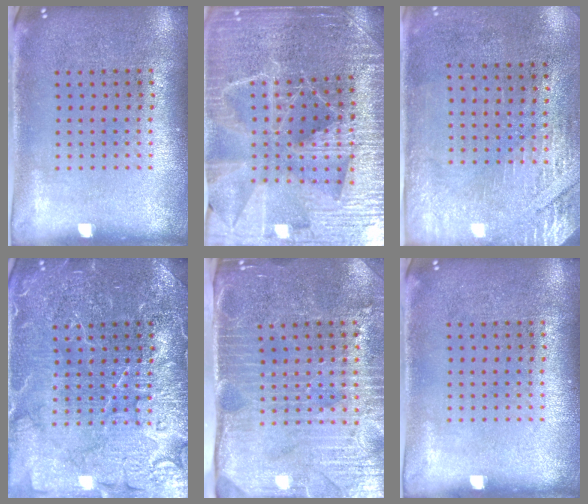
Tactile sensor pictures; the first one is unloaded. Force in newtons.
{"total": 4.8, "press": 4.5, "slide": 1.7}
{"total": 2.9, "press": 2.5, "slide": 1.5}
{"total": 4.9, "press": 4.9, "slide": 0.7}
{"total": 4.4, "press": 3.8, "slide": 2.3}
{"total": 0.0}